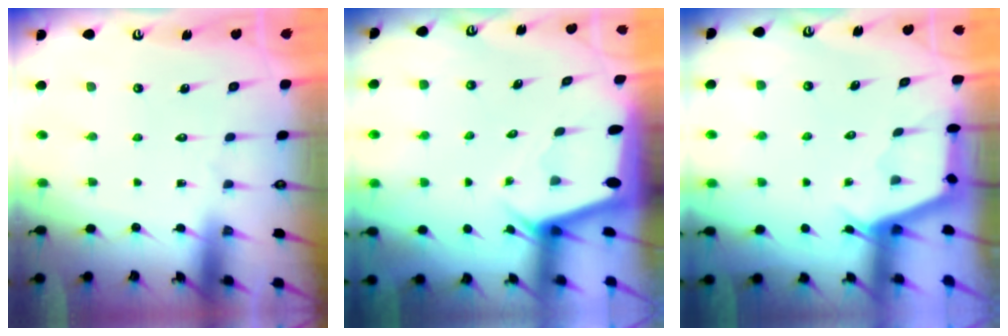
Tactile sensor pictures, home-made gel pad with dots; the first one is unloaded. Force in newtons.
{"total": 2.5, "press": 2.5, "slide": 0.2}
{"total": 2.9, "press": 2.9, "slide": 0.3}